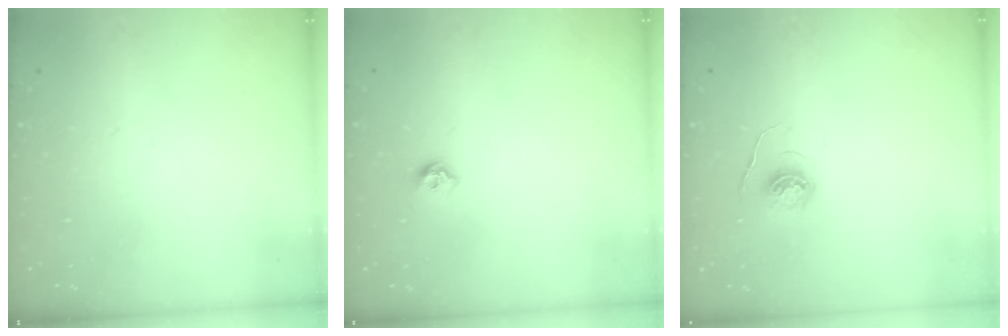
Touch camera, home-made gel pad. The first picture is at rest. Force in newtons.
{"total": 5.9, "press": 5.8, "slide": 1.0}
{"total": 5.5, "press": 5.5, "slide": 0.3}